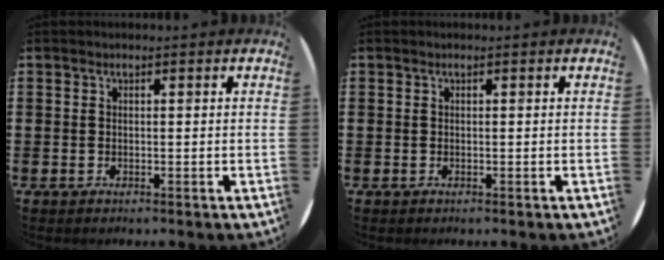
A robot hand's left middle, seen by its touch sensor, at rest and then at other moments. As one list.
[{"total": 0.0}]